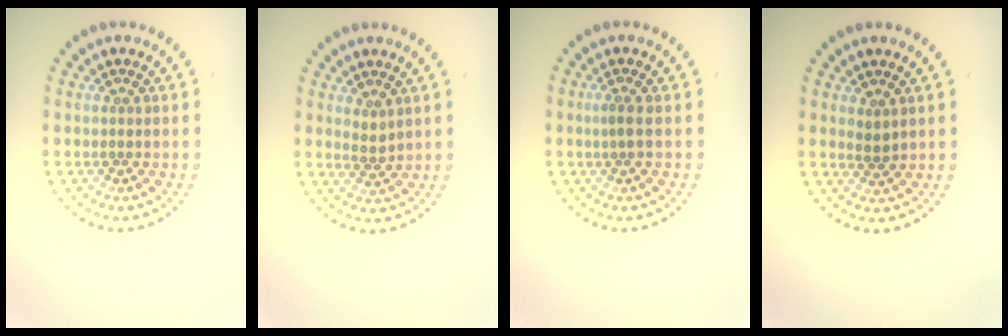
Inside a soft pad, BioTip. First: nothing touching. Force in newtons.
{"total": 1.1, "press": 0.9, "slide": 0.6}
{"total": 1.2, "press": 1.0, "slide": 0.7}
{"total": 1.2, "press": 0.8, "slide": 0.8}